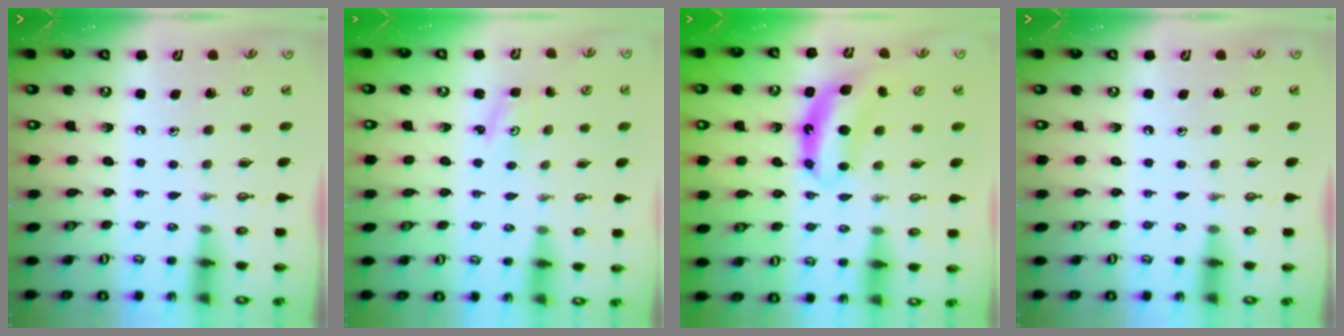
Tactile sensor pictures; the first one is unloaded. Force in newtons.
{"total": 2.2, "press": 2.2, "slide": 0.3}
{"total": 7.6, "press": 7.6, "slide": 0.4}
{"total": 0.0}